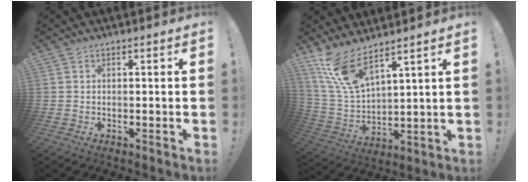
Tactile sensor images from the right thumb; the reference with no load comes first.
{"total": 12.4, "force": [9.4, 3.9, 7.1], "torque": [-0.154, -0.052, 0.179]}